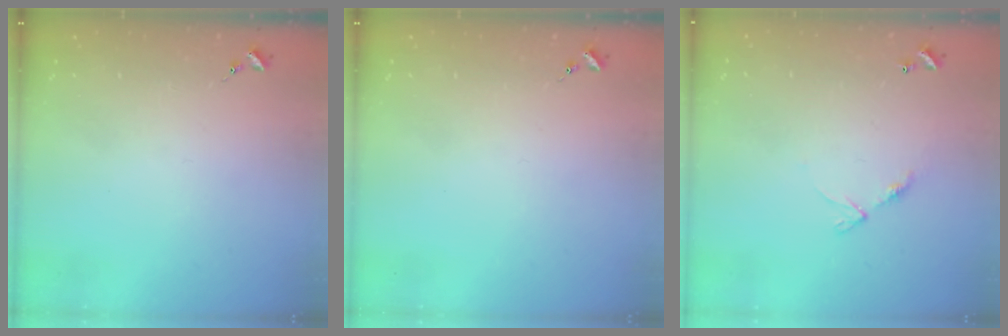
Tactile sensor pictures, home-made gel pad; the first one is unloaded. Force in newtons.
{"total": 0.0}
{"total": 6.4, "press": 6.4, "slide": 0.5}